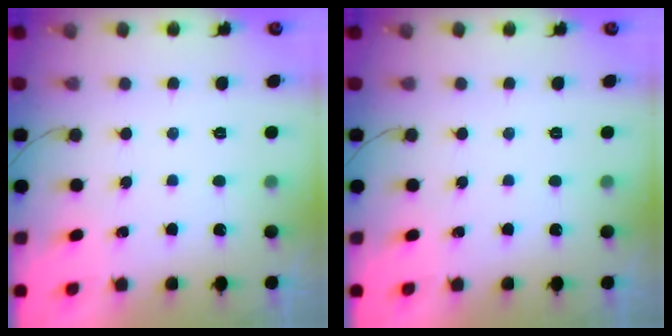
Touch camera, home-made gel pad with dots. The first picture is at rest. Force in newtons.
{"total": 0.0}